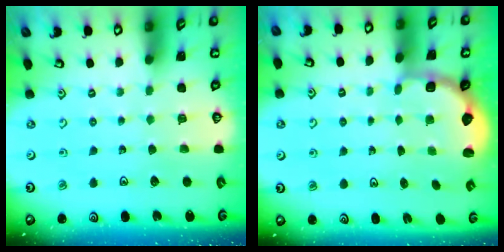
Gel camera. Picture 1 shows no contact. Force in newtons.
{"total": 2.7, "press": 2.3, "slide": 1.5}